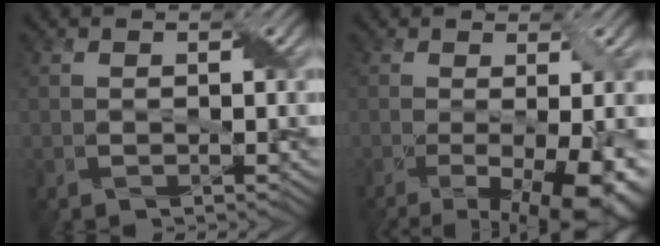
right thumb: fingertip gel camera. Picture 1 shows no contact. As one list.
[{"total": 11.8, "force": [-3.6, 3.8, 10.6], "torque": [-0.142, -0.028, -0.032]}]